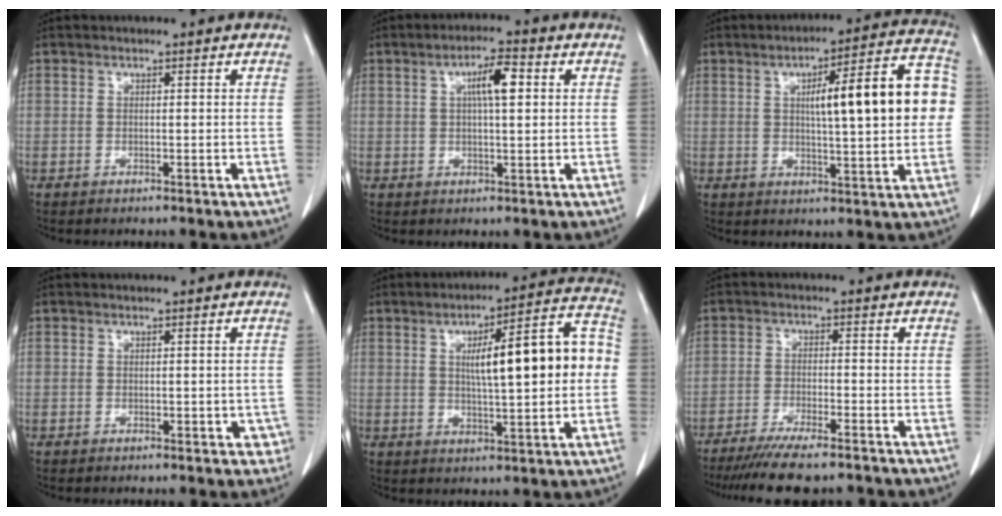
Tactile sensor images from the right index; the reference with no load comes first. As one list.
[{"total": 5.5, "force": [1.5, 0.9, 5.2], "torque": [-0.091, 0.009, 0.024]}, {"total": 15.5, "force": [2.0, 2.5, 15.2], "torque": [-0.204, 0.037, 0.027]}, {"total": 2.8, "force": [-0.7, 1.8, 2.0], "torque": [-0.005, 0.009, -0.003]}, {"total": 15.1, "force": [1.4, 2.3, 14.9], "torque": [-0.211, 0.036, 0.021]}, {"total": 11.2, "force": [-9.4, 0.9, 6.1], "torque": [-0.086, -0.025, -0.145]}]